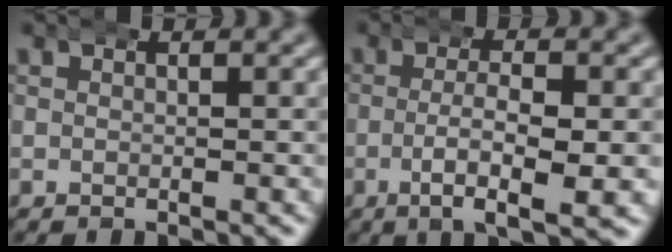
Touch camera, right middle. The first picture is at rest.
{"total": 5.5, "force": [-2.1, 1.0, 5.0], "torque": [-0.073, -0.009, -0.030]}